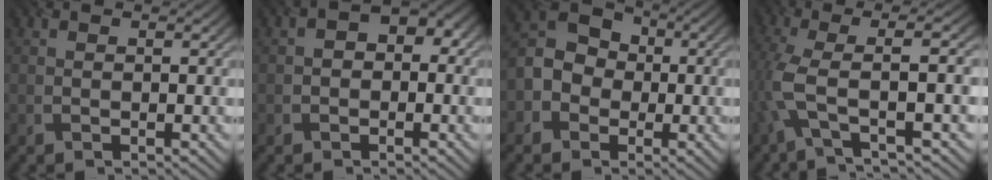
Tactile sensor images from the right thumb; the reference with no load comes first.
{"total": 2.7, "force": [-0.5, 2.0, 1.7], "torque": [-0.022, 0.007, -0.014]}
{"total": 6.6, "force": [-1.8, 5.6, 3.0], "torque": [-0.069, 0.002, -0.049]}
{"total": 6.9, "force": [-0.7, 1.4, 6.7], "torque": [-0.130, 0.015, -0.033]}